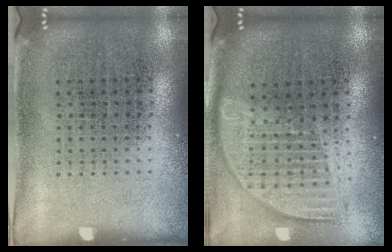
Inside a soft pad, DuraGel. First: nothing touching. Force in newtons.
{"total": 1.8, "press": 1.5, "slide": 1.0}